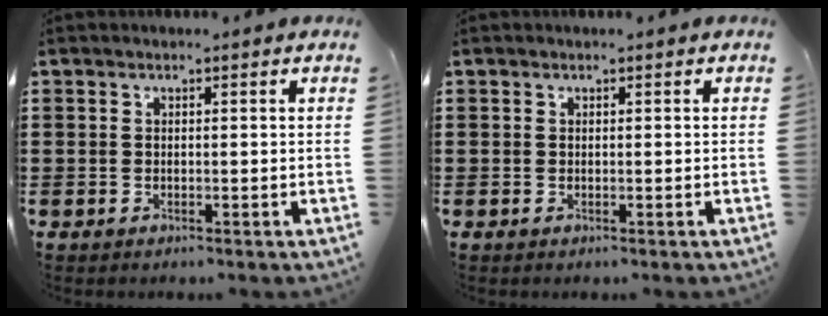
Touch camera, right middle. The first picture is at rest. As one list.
[{"total": 0.0}]